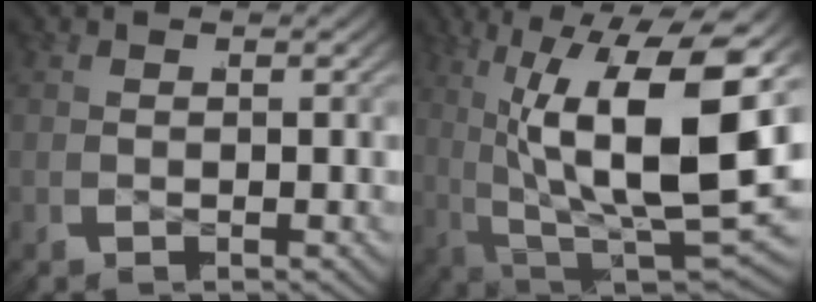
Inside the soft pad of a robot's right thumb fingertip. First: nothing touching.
{"total": 17.3, "force": [-0.7, 8.9, 14.8], "torque": [-0.266, -0.042, 0.010]}